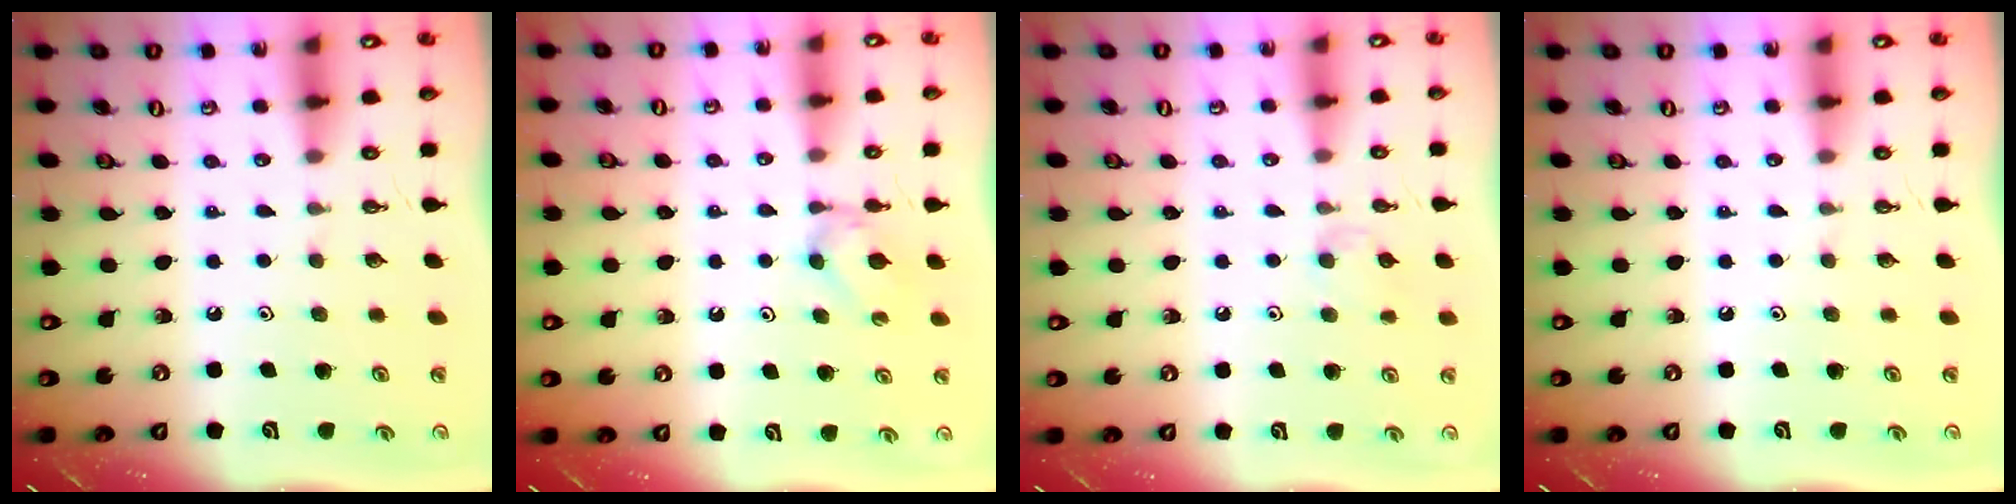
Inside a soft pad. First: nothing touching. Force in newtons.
{"total": 4.0, "press": 4.0, "slide": 0.6}
{"total": 5.1, "press": 5.0, "slide": 0.7}
{"total": 0.0}